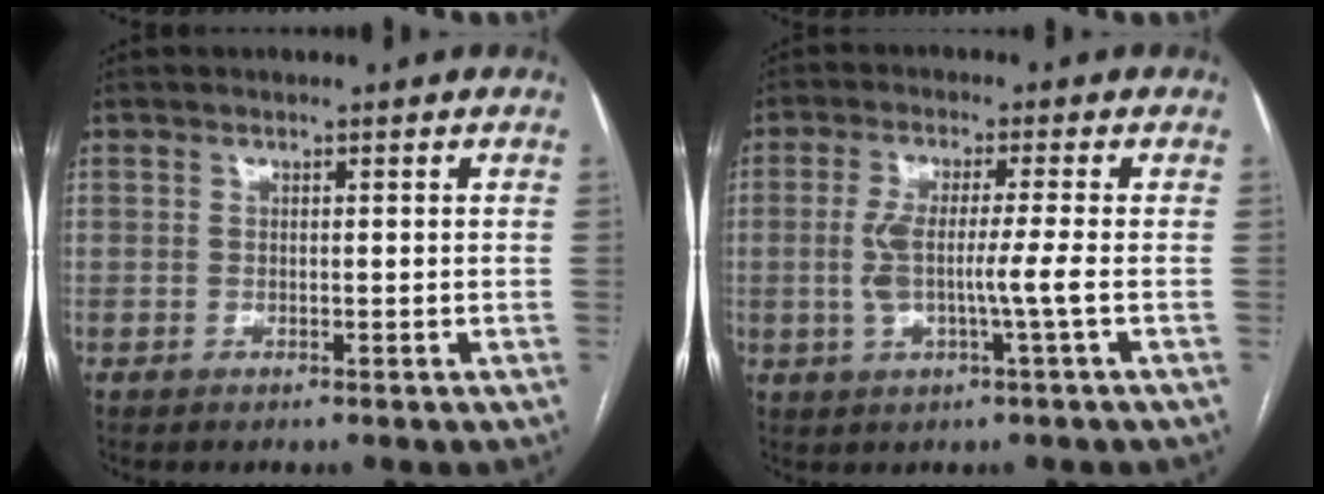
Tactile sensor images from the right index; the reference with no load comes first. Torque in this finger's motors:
{"motor_torque": [0.87, 0.22, 0.43, 0.12]}